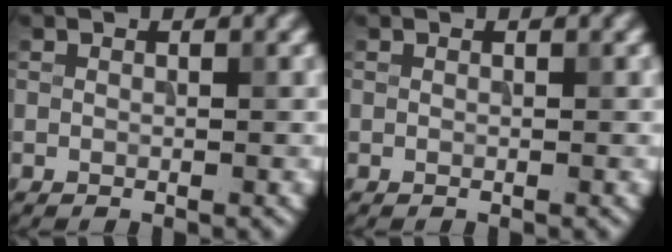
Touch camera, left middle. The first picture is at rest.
{"total": 0.0}